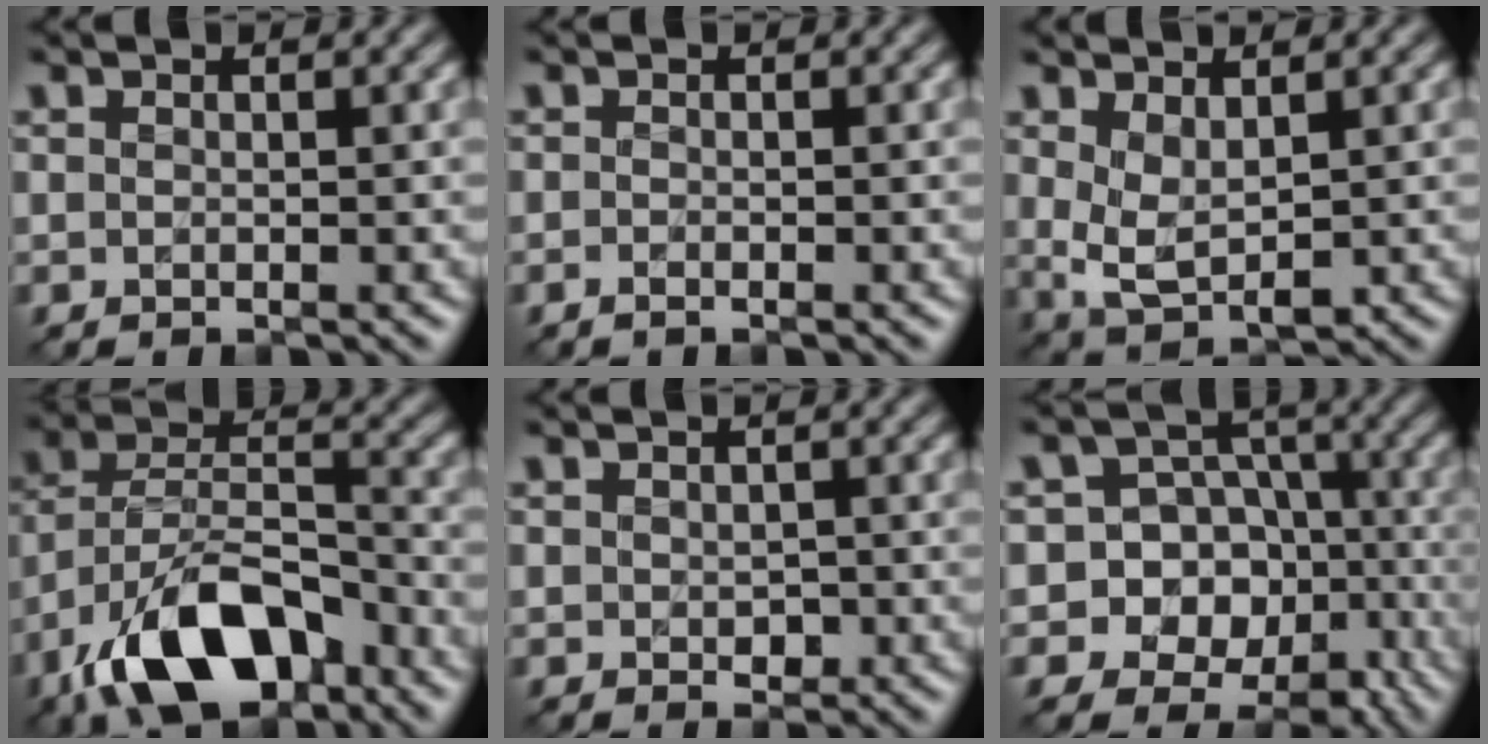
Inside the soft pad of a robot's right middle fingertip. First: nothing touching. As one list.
[{"total": 0.5, "force": [-0.4, 0.1, 0.4], "torque": [-0.006, -0.001, -0.006]}, {"total": 3.2, "force": [0.9, 1.6, 2.6], "torque": [-0.059, -0.005, 0.024]}, {"total": 11.2, "force": [-6.7, 5.1, 7.3], "torque": [-0.133, 0.004, -0.129]}, {"total": 1.1, "force": [0.0, 0.8, 0.8], "torque": [-0.008, -0.002, 0.003]}, {"total": 13.8, "force": [-5.8, 12.0, 3.5], "torque": [-0.065, -0.009, -0.099]}]